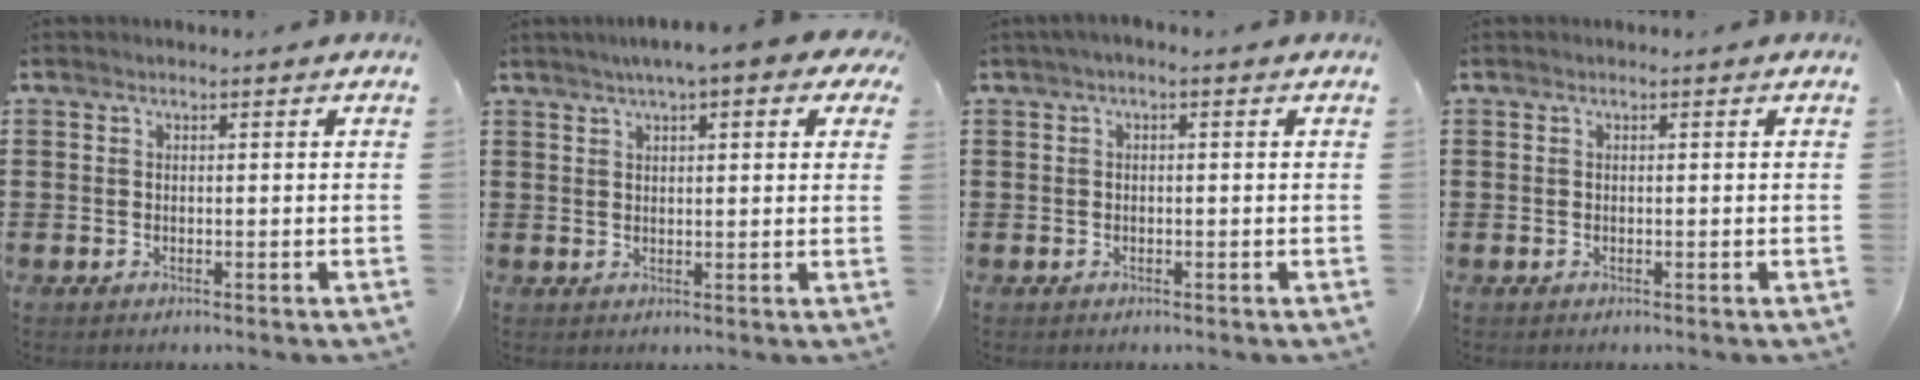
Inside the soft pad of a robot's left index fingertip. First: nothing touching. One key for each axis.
{"total": 4.1, "fx": 2.6, "fy": 0.8, "fz": 3.1, "tx": -0.067, "ty": 0.004, "tz": 0.045}
{"total": 0.9, "fx": -0.5, "fy": 0.2, "fz": 0.7, "tx": -0.012, "ty": -0.002, "tz": -0.009}
{"total": 0.0}